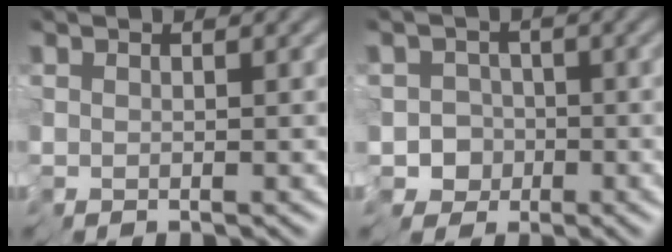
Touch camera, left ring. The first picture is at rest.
{"total": 5.5, "force": [-3.1, 4.2, 1.5], "torque": [-0.006, 0.009, -0.078]}